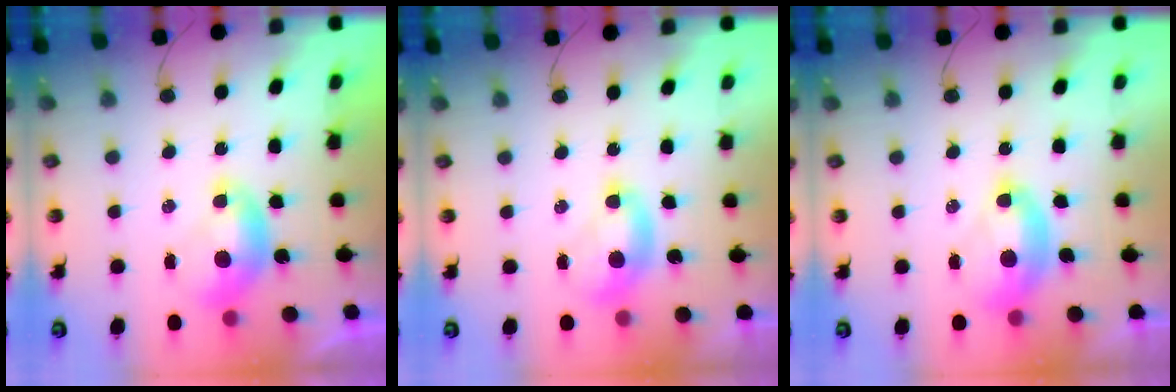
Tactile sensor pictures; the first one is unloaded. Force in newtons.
{"total": 1.6, "press": 1.4, "slide": 0.8}
{"total": 2.5, "press": 2.5, "slide": 0.6}